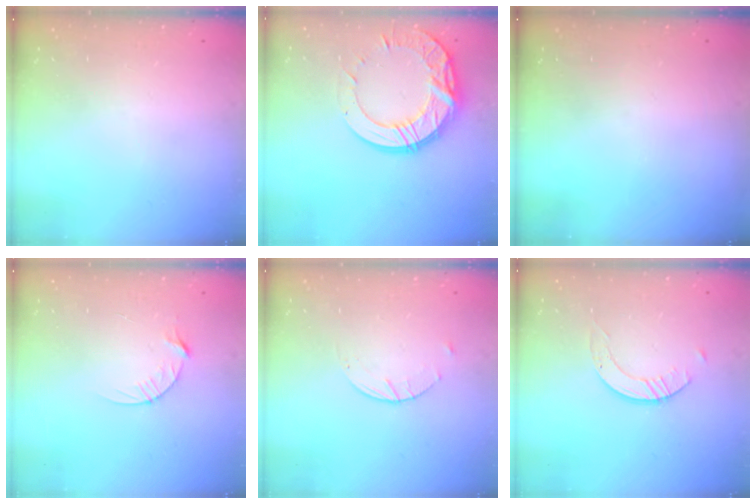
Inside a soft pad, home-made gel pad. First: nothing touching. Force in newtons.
{"total": 15.9, "press": 15.8, "slide": 1.4}
{"total": 0.0}
{"total": 4.4, "press": 4.4, "slide": 0.6}
{"total": 2.6, "press": 2.6, "slide": 0.4}
{"total": 2.6, "press": 2.5, "slide": 0.3}